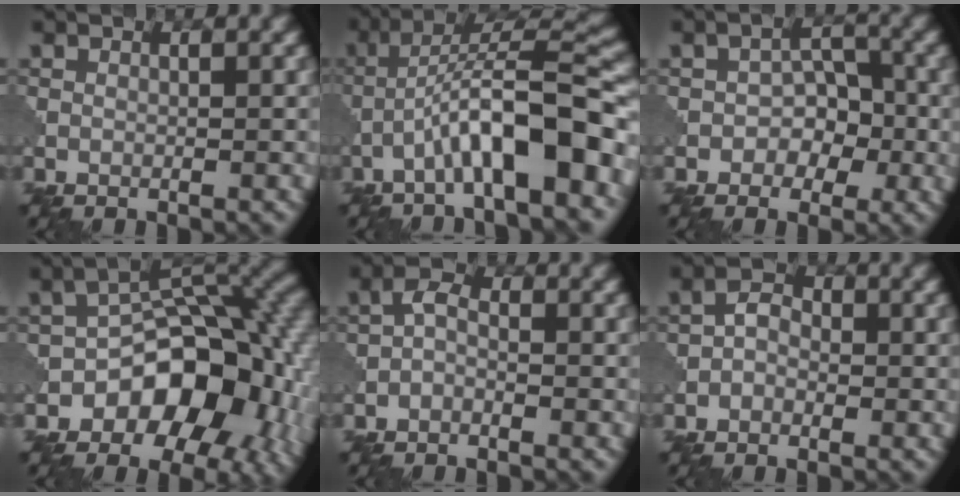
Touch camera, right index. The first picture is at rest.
{"total": 9.3, "force": [-3.7, 1.8, 8.3], "torque": [-0.133, 0.027, -0.063]}
{"total": 3.4, "force": [-1.1, 2.6, 2.0], "torque": [0.000, 0.008, -0.026]}
{"total": 12.1, "force": [-4.1, 7.7, 8.4], "torque": [-0.097, 0.003, -0.071]}
{"total": 1.7, "force": [-1.0, 0.9, 1.0], "torque": [-0.018, 0.006, -0.025]}
{"total": 1.8, "force": [-0.8, 1.3, 1.0], "torque": [-0.016, 0.009, -0.022]}